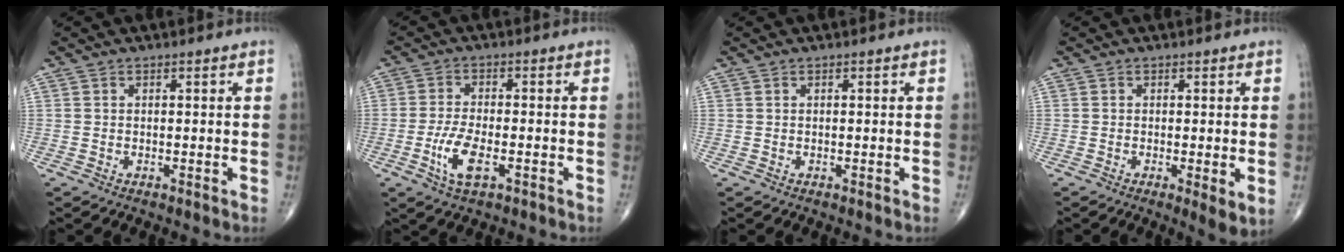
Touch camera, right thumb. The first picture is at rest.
{"total": 6.6, "force": [-2.6, 2.6, 5.5], "torque": [-0.117, 0.006, -0.047]}
{"total": 0.0}
{"total": 3.7, "force": [-0.6, 0.9, 3.6], "torque": [-0.061, -0.014, -0.015]}